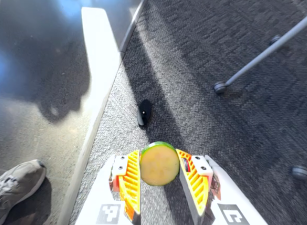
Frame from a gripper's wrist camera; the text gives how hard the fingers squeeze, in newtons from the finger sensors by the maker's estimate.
{"total": 8.3, "left": 8.4, "right": 8.2}